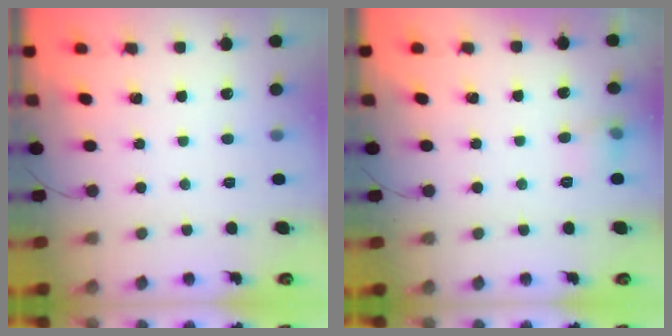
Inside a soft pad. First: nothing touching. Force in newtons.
{"total": 5.5, "press": 5.4, "slide": 1.2}